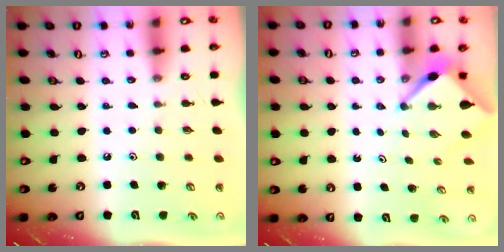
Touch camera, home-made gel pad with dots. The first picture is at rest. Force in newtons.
{"total": 3.6, "press": 3.6, "slide": 0.1}